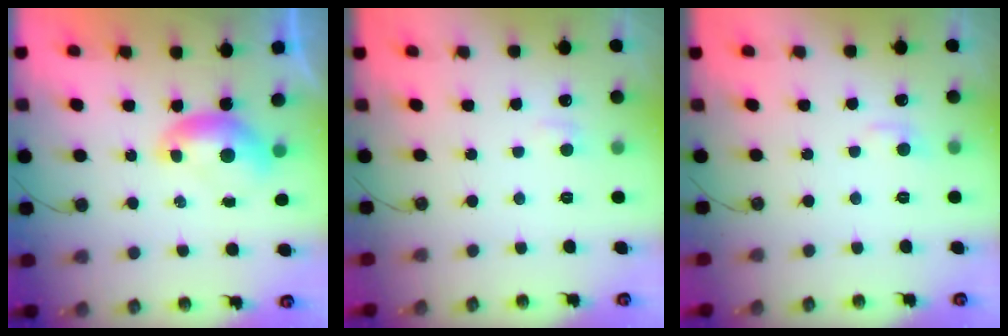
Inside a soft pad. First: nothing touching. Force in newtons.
{"total": 1.2, "press": 1.0, "slide": 0.7}
{"total": 1.1, "press": 0.8, "slide": 0.8}